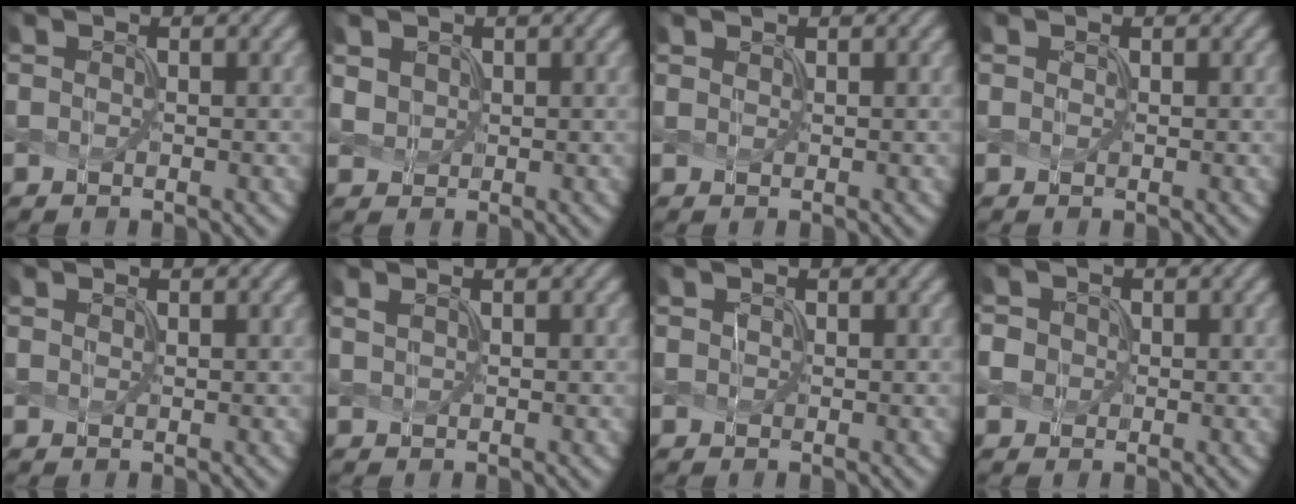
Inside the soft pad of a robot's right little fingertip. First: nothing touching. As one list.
[{"total": 0.7, "force": [0.5, 0.4, -0.2], "torque": [-0.006, 0.003, 0.025]}, {"total": 1.0, "force": [0.0, -0.4, -0.9], "torque": [0.015, 0.003, 0.010]}, {"total": 0.6, "force": [-0.2, 0.1, -0.5], "torque": [0.006, 0.005, 0.005]}, {"total": 1.0, "force": [-0.1, -0.4, -0.9], "torque": [0.015, 0.003, 0.009]}, {"total": 1.9, "force": [1.3, 1.0, 1.0], "torque": [-0.002, 0.014, 0.000]}, {"total": 1.0, "force": [-0.2, -0.1, -0.9], "torque": [0.019, 0.002, 0.007]}, {"total": 1.1, "force": [-0.3, 0.9, -0.5], "torque": [0.007, 0.002, 0.003]}]